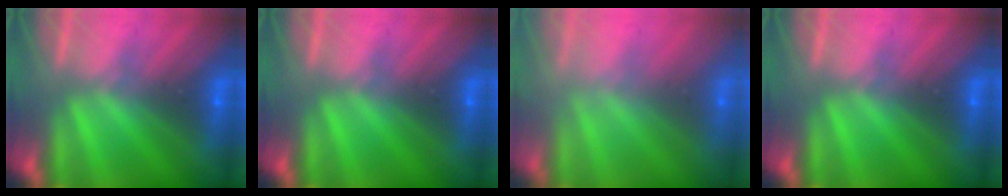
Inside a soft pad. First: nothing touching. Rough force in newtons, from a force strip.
{"total": 0.0}
{"total": 3.3}
{"total": 0.0}